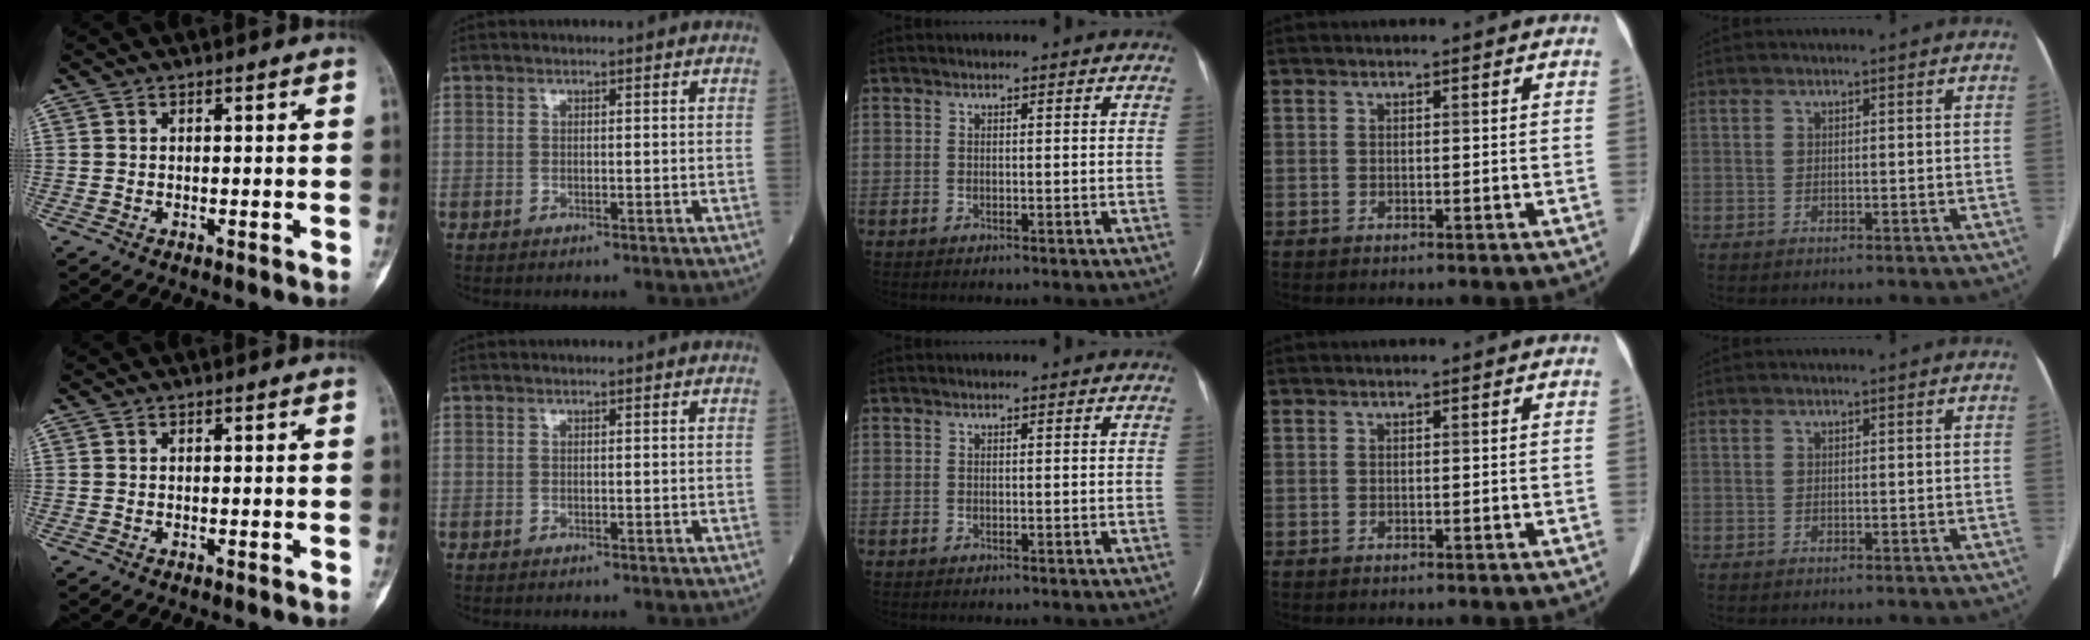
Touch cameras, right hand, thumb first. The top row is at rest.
{}